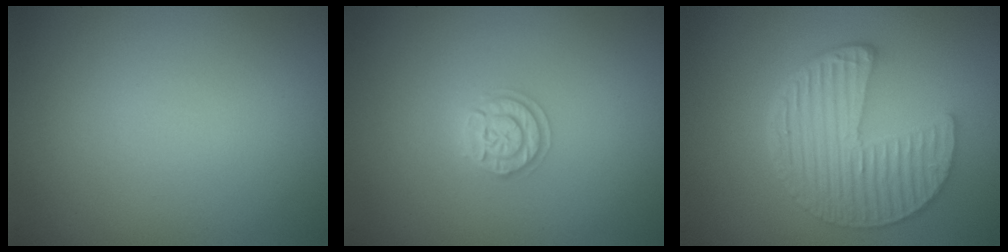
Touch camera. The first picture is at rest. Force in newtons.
{"total": 1.9, "press": 1.8, "slide": 0.3}
{"total": 6.2, "press": 4.8, "slide": 4.0}